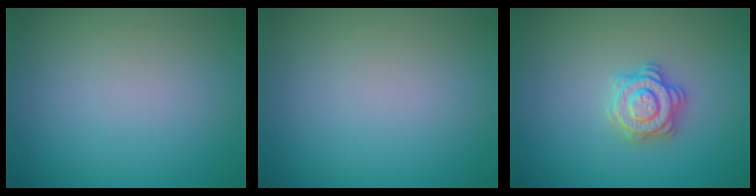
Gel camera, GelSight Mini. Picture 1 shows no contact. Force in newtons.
{"total": 0.0}
{"total": 2.8, "press": 2.8, "slide": 0.2}